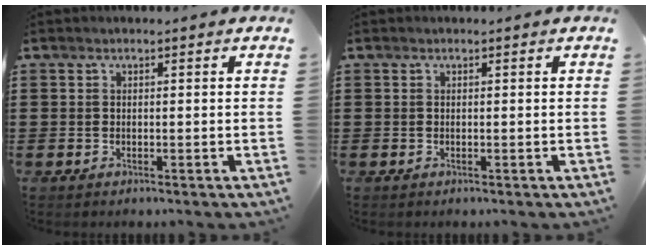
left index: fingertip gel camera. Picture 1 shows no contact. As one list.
[{"total": 0.0}]